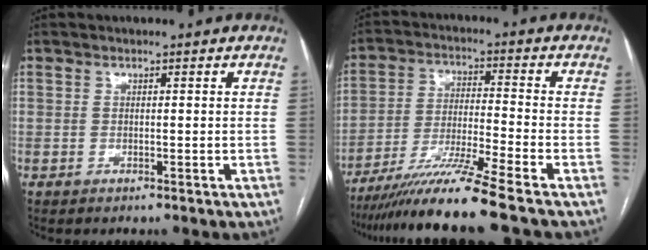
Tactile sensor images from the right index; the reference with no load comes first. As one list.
[{"total": 12.3, "force": [-9.8, -2.5, 6.9], "torque": [-0.122, -0.032, -0.177]}]